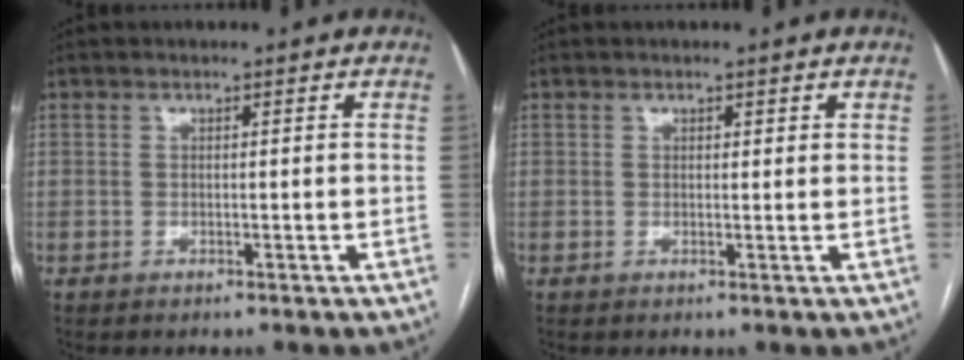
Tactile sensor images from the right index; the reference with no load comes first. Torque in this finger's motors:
{"motor_torque": [-0.13, -0.02, 0.02, 0.00]}